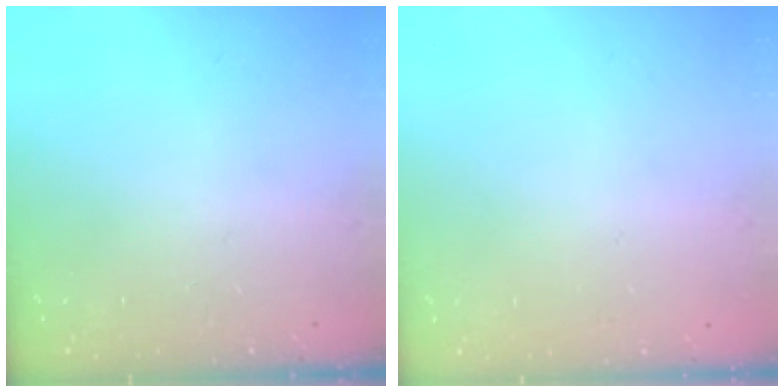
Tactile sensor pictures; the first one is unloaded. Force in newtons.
{"total": 0.0}